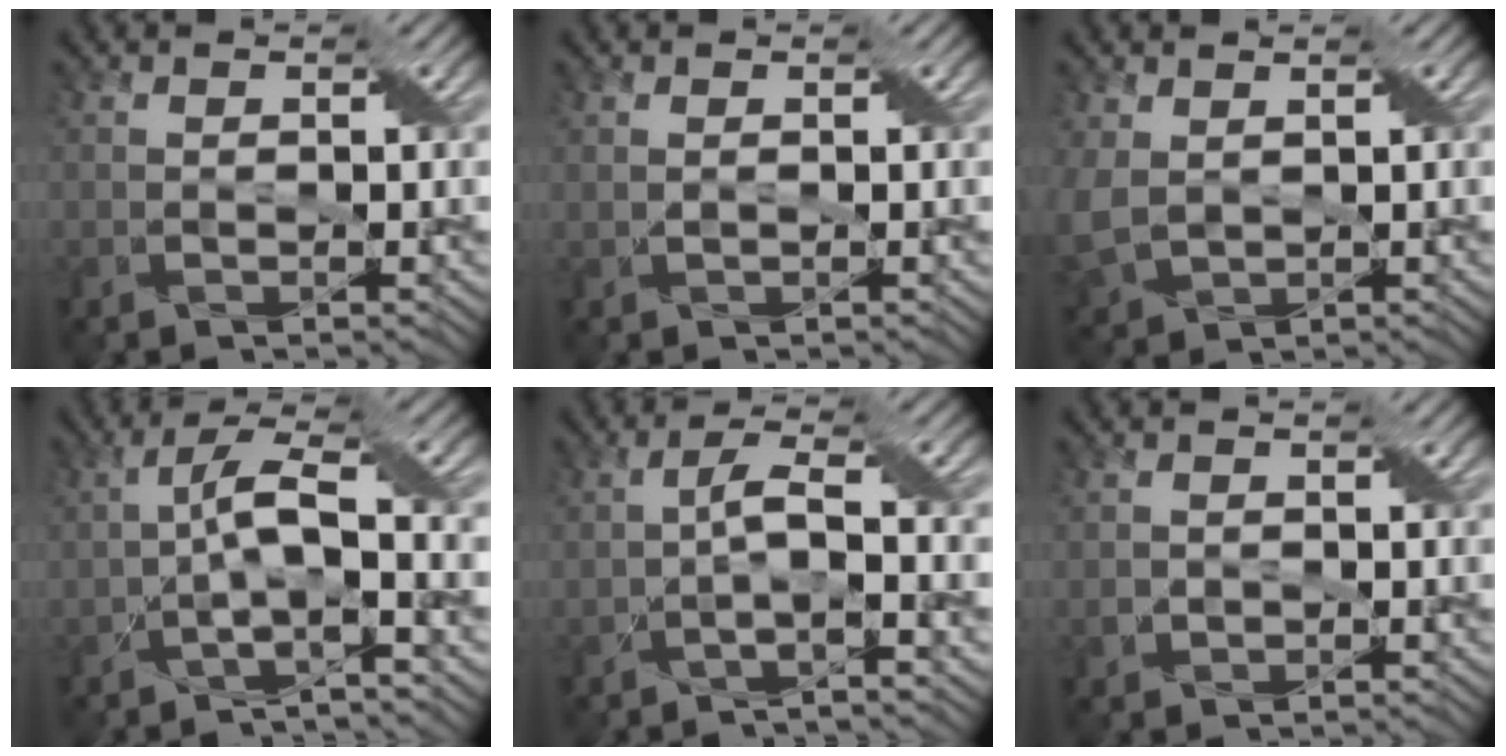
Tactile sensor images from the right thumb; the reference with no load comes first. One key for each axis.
{"total": 0.0}
{"total": 4.7, "fx": 0.7, "fy": 3.5, "fz": 3.1, "tx": -0.093, "ty": -0.007, "tz": 0.017}
{"total": 5.5, "fx": -1.5, "fy": 1.1, "fz": 5.2, "tx": -0.099, "ty": 0.013, "tz": -0.036}
{"total": 3.3, "fx": -1.0, "fy": 0.1, "fz": 3.1, "tx": -0.064, "ty": 0.013, "tz": -0.027}
{"total": 0.9, "fx": -0.4, "fy": 0.8, "fz": -0.2, "tx": 0.001, "ty": -0.004, "tz": -0.011}